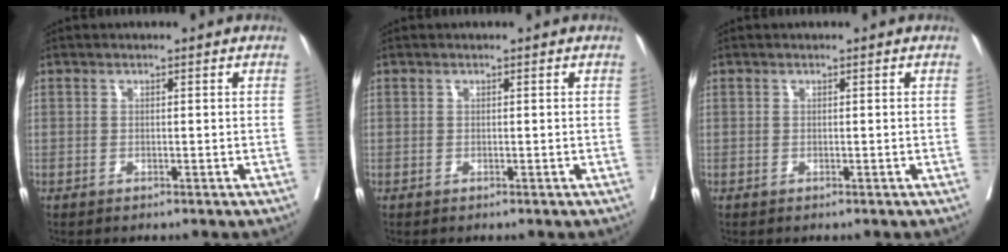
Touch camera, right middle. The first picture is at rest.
{"total": 0.0}
{"total": 0.0}